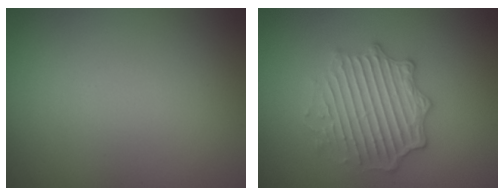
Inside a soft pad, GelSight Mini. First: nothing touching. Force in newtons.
{"total": 4.3, "press": 4.1, "slide": 1.2}